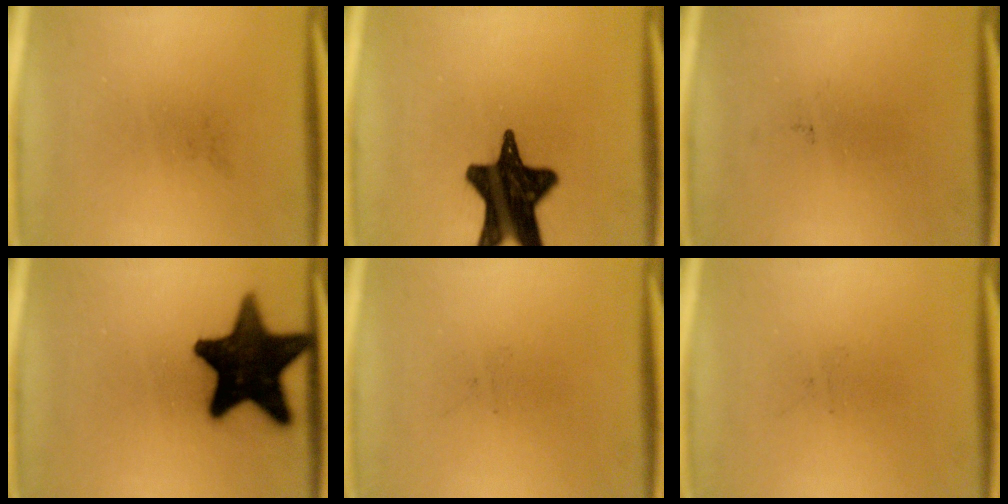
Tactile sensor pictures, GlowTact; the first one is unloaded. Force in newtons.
{"total": 18.9}
{"total": 0.0}
{"total": 19.8}
{"total": 0.0}
{"total": 0.0}